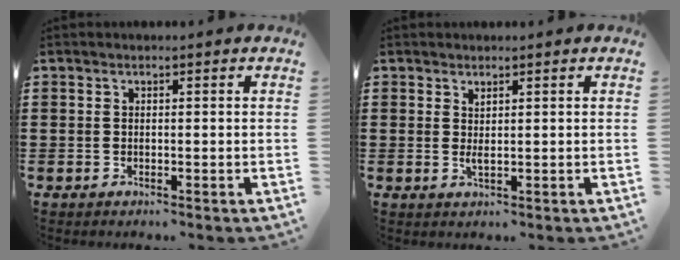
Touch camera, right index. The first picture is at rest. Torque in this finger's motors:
{"motor_torque": [0.02, 0.00, 0.07, 0.04]}